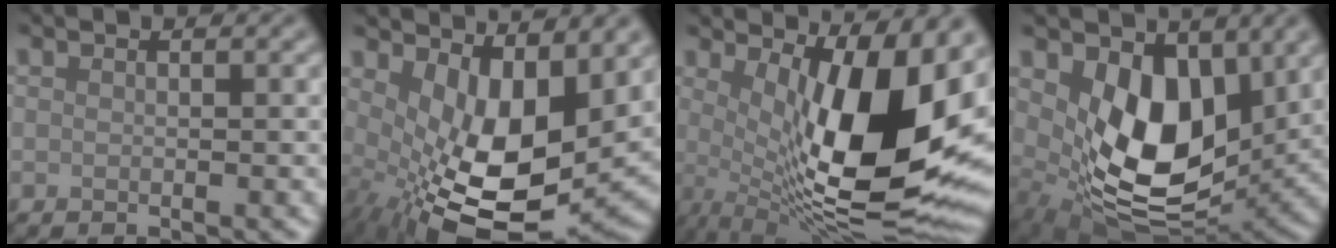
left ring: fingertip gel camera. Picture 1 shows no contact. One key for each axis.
{"total": 10.8, "fx": 0.4, "fy": 5.3, "fz": 9.4, "tx": -0.170, "ty": -0.035, "tz": 0.019}
{"total": 14.3, "fx": 2.3, "fy": 4.7, "fz": 13.3, "tx": -0.188, "ty": -0.025, "tz": 0.045}
{"total": 9.3, "fx": 2.2, "fy": 5.6, "fz": 7.1, "tx": -0.129, "ty": -0.029, "tz": 0.042}